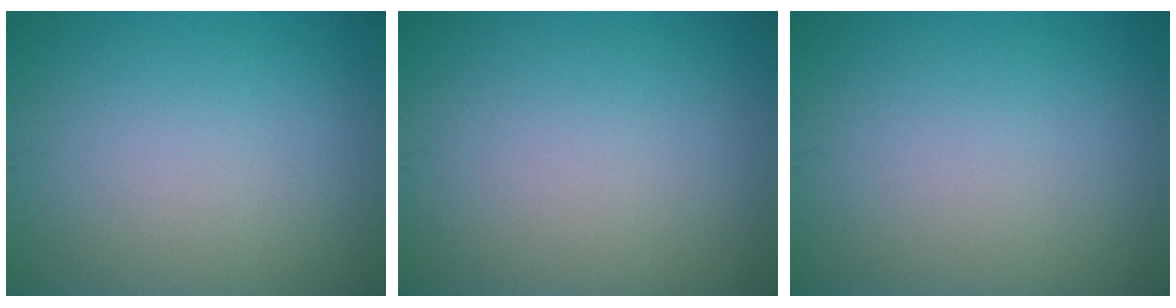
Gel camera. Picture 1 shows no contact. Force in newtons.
{"total": 0.0}
{"total": 0.0}